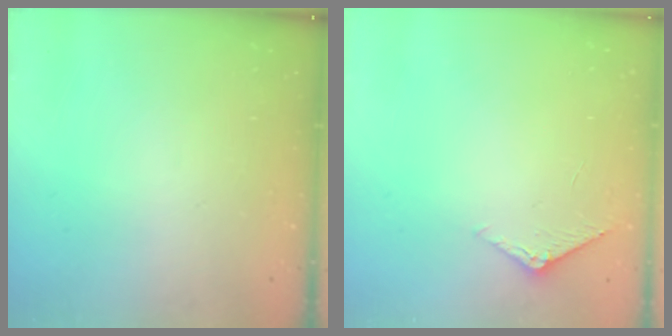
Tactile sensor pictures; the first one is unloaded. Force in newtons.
{"total": 5.0, "press": 4.9, "slide": 0.5}